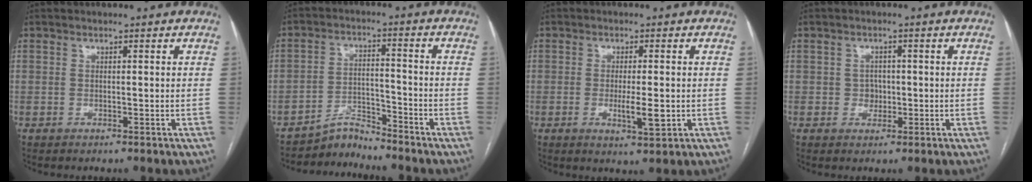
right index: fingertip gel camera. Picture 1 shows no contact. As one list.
[{"total": 4.6, "force": [-4.4, 0.3, -1.0], "torque": [0.022, 0.008, -0.076]}, {"total": 4.6, "force": [-0.8, 0.8, 4.4], "torque": [-0.080, -0.008, -0.010]}, {"total": 2.2, "force": [-0.3, 1.9, 0.9], "torque": [-0.008, 0.005, -0.003]}]